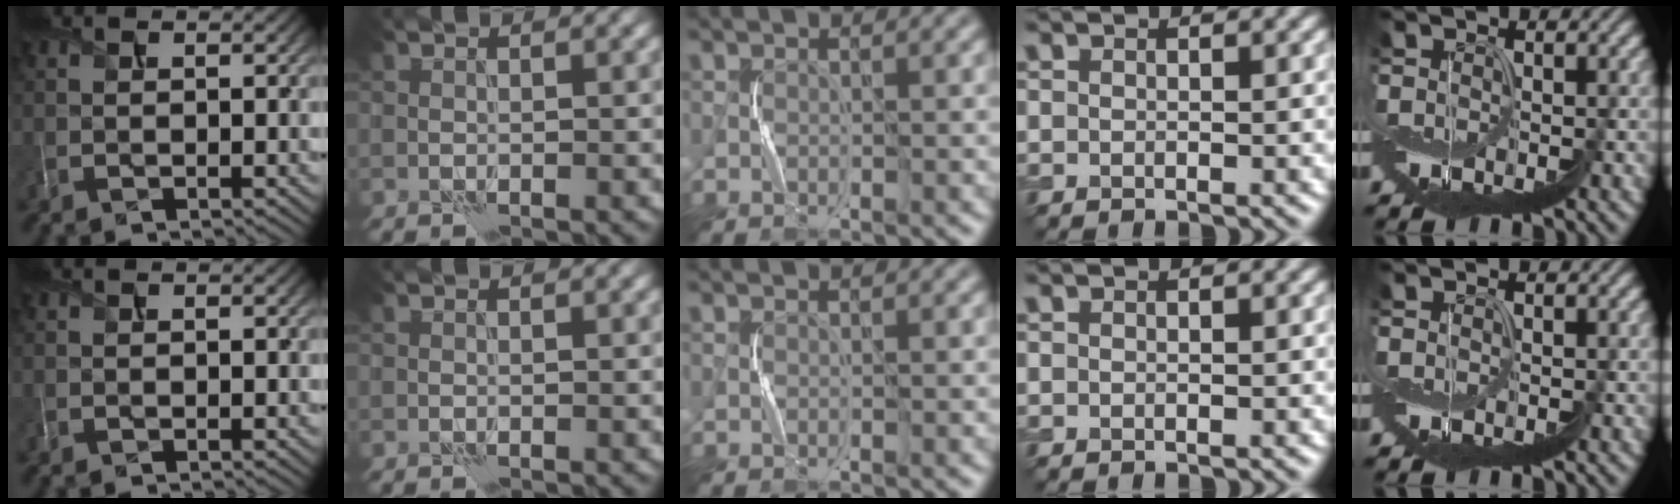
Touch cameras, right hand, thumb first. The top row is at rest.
{}